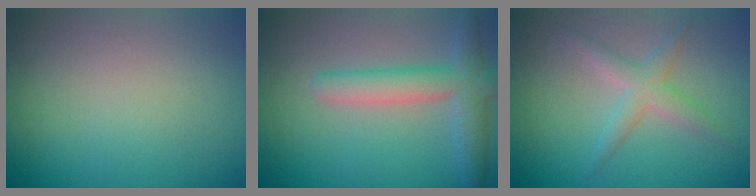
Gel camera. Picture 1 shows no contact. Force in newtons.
{"total": 4.1, "press": 4.1, "slide": 0.2}
{"total": 2.3, "press": 2.3, "slide": 0.1}